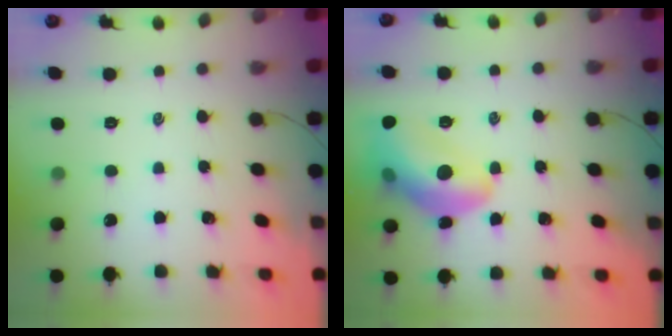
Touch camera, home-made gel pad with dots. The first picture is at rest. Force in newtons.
{"total": 16.7, "press": 16.6, "slide": 2.0}